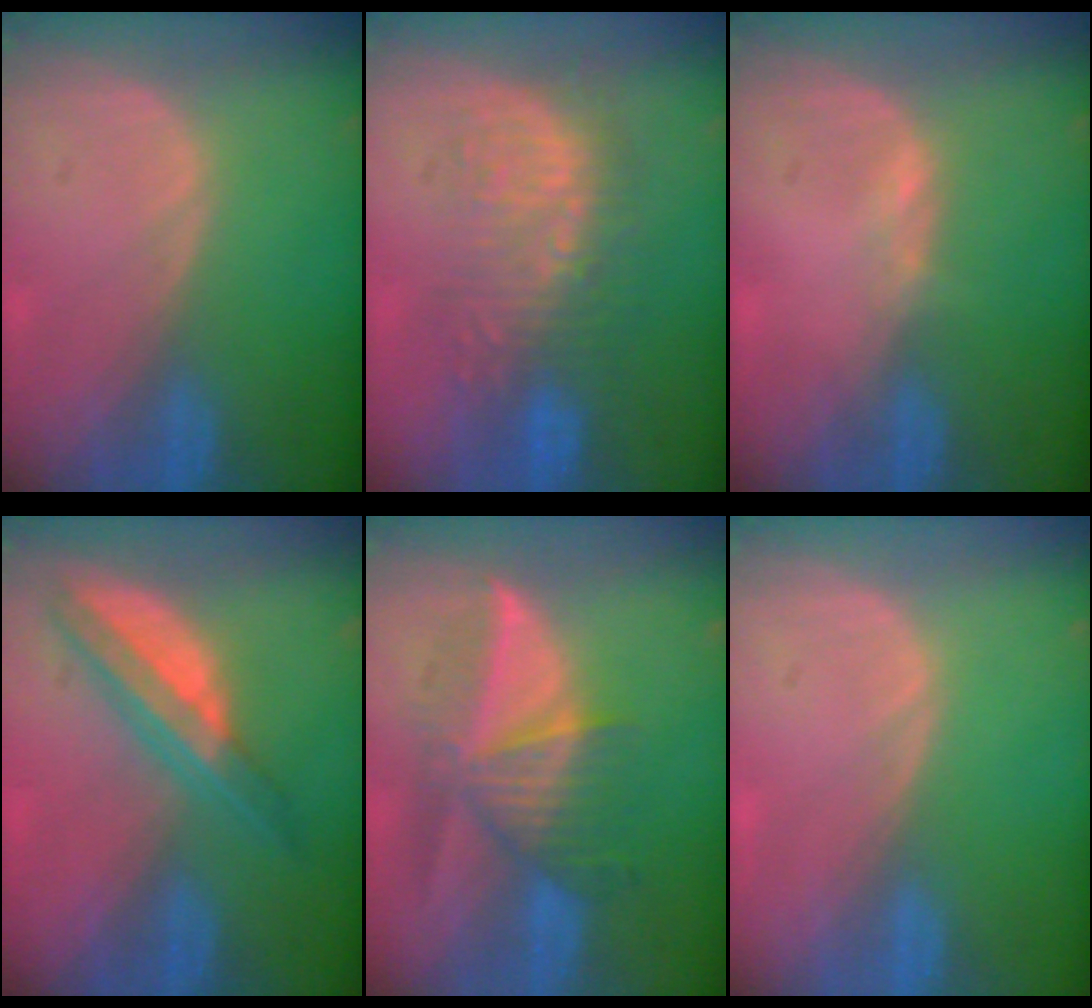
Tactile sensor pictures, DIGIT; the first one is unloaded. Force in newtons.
{"total": 8.9, "press": 8.6, "slide": 2.0}
{"total": 0.6, "press": 0.5, "slide": 0.4}
{"total": 6.6, "press": 5.8, "slide": 3.2}
{"total": 7.7, "press": 7.4, "slide": 2.0}
{"total": 0.0}